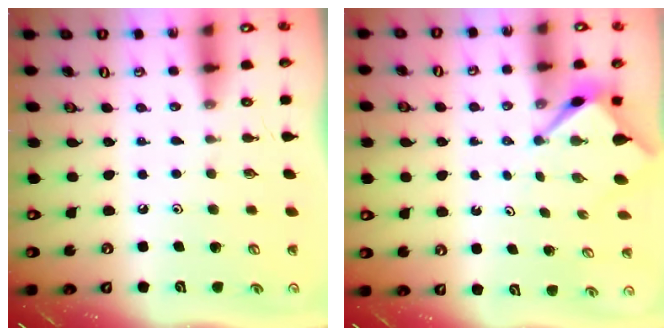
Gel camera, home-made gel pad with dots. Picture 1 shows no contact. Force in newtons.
{"total": 3.2, "press": 3.2, "slide": 0.2}